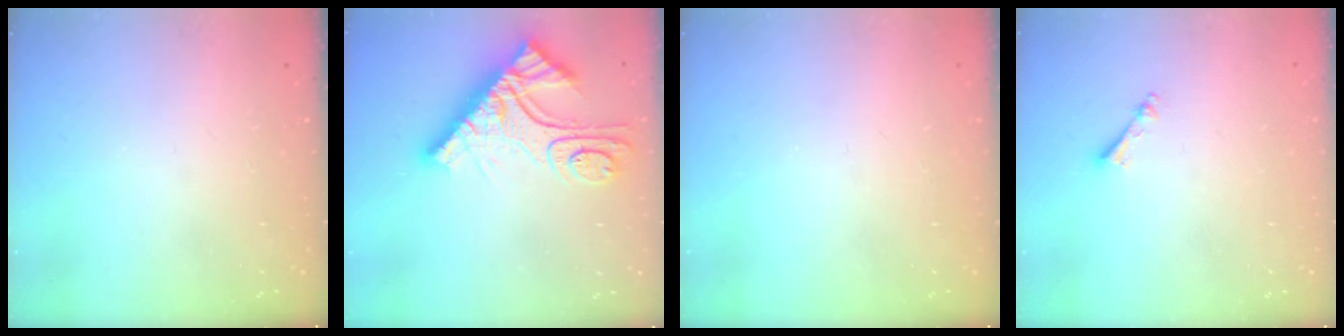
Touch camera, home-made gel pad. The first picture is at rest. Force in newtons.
{"total": 17.4, "press": 17.3, "slide": 1.8}
{"total": 0.0}
{"total": 2.5, "press": 2.5, "slide": 0.3}